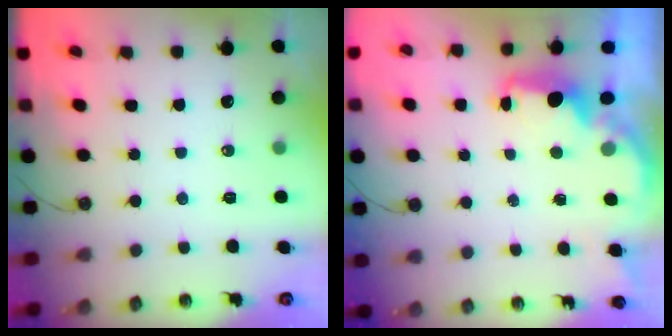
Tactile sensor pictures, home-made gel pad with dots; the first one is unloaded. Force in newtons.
{"total": 2.2, "press": 2.1, "slide": 0.7}